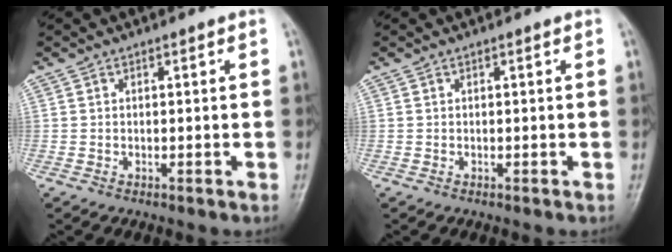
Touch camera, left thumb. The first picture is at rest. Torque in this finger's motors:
{"motor_torque": [-0.01, 0.01, 0.00, -0.04, 0.00]}